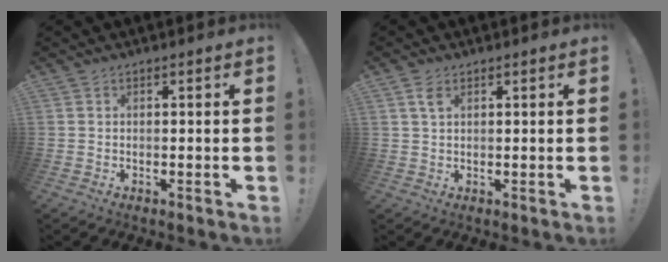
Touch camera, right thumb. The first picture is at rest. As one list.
[{"total": 2.3, "force": [1.2, 1.0, 1.7], "torque": [-0.020, -0.005, 0.018]}]